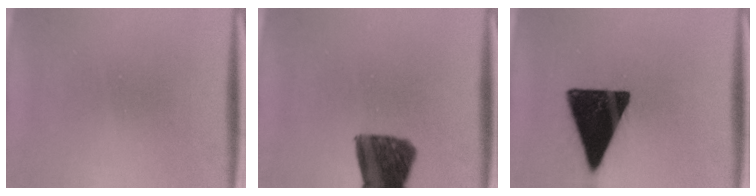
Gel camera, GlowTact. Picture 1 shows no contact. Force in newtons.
{"total": 11.2}
{"total": 17.6}